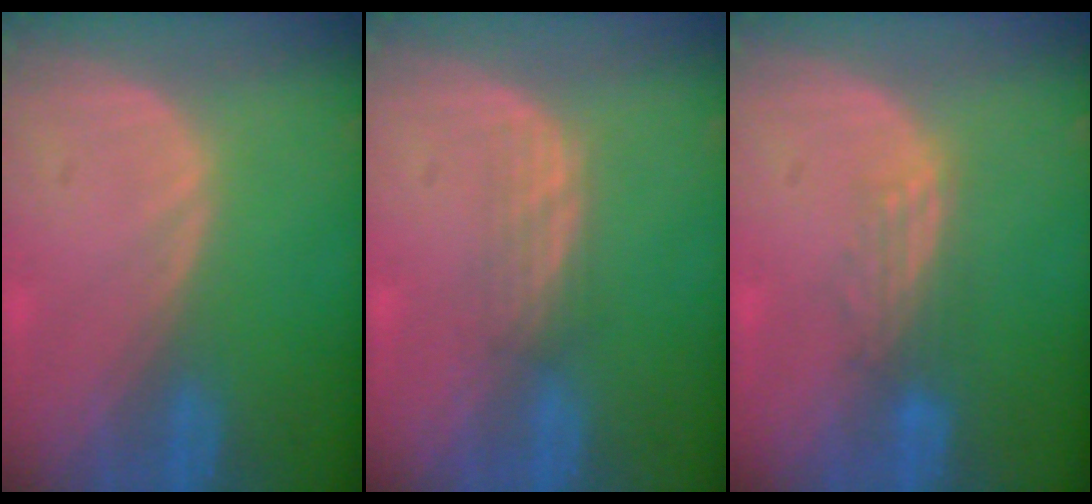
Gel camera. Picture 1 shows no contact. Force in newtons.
{"total": 2.3, "press": 2.2, "slide": 0.3}
{"total": 2.8, "press": 2.6, "slide": 1.2}